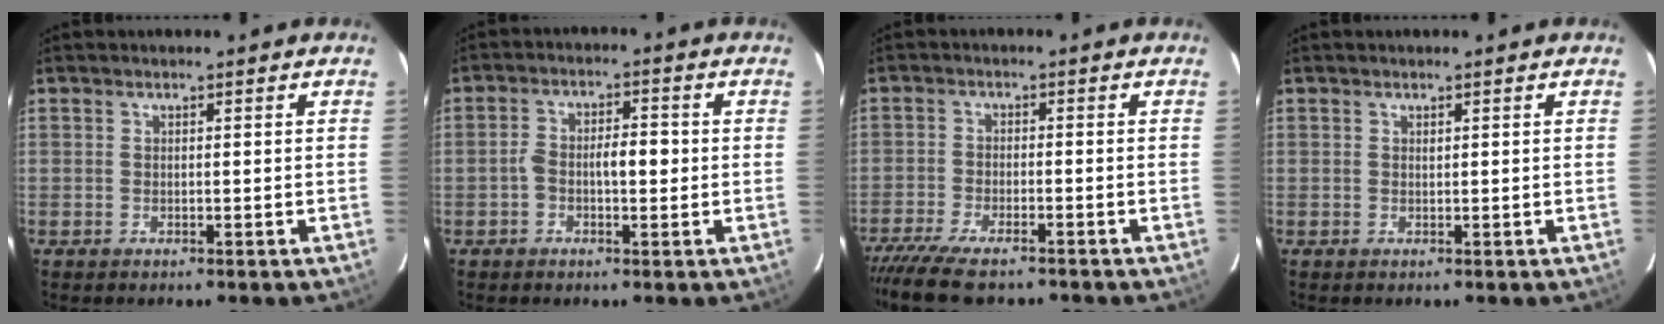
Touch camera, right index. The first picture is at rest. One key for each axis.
{"total": 5.2, "fx": -0.8, "fy": 2.1, "fz": 4.7, "tx": -0.090, "ty": 0.022, "tz": -0.011}
{"total": 10.5, "fx": -8.8, "fy": 2.0, "fz": 5.3, "tx": -0.085, "ty": -0.018, "tz": -0.141}
{"total": 0.0}